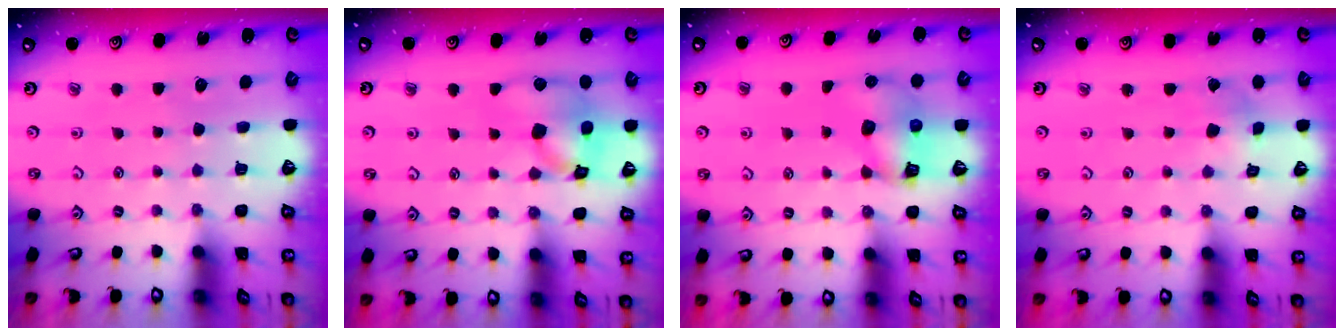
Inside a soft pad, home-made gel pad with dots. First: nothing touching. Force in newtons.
{"total": 13.5, "press": 13.4, "slide": 2.0}
{"total": 6.3, "press": 6.3, "slide": 0.9}
{"total": 2.3, "press": 2.3, "slide": 0.1}